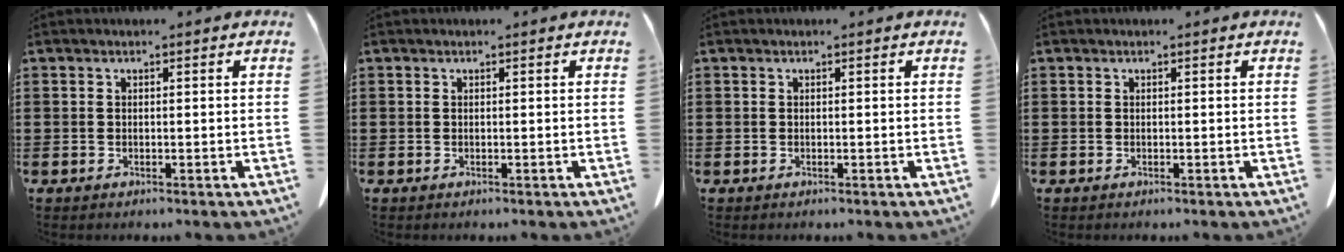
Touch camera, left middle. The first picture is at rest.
{"total": 0.0}
{"total": 0.0}
{"total": 0.0}